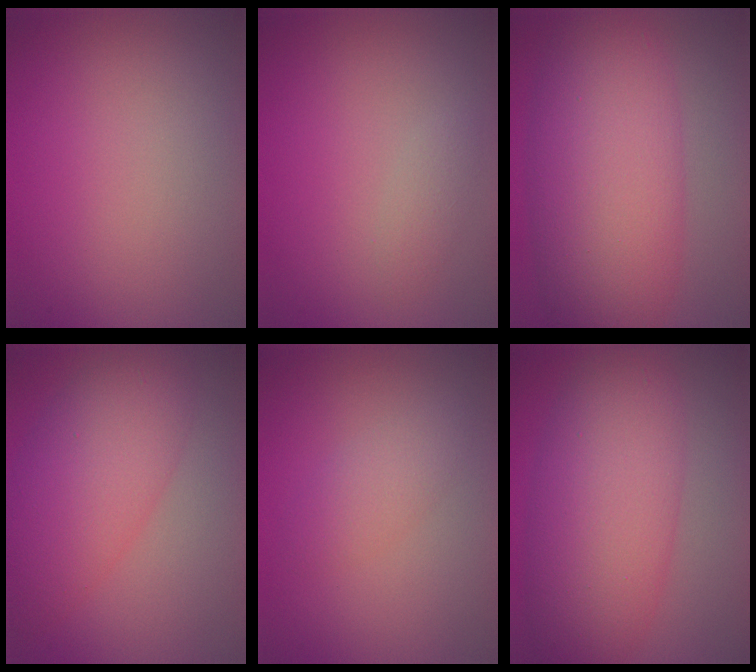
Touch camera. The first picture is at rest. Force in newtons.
{"total": 1.0, "press": 1.0, "slide": 0.0}
{"total": 9.9, "press": 9.9, "slide": 0.1}
{"total": 4.7, "press": 4.7, "slide": 0.1}
{"total": 1.8, "press": 1.8, "slide": 0.0}
{"total": 8.2, "press": 8.1, "slide": 0.2}